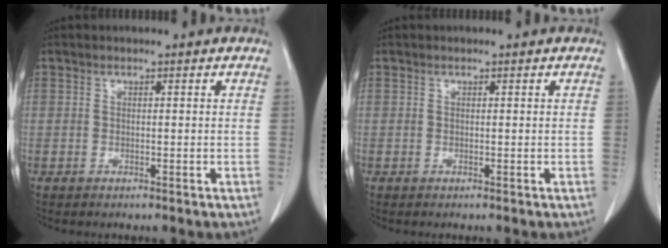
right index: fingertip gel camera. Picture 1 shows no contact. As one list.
[{"total": 0.0}]